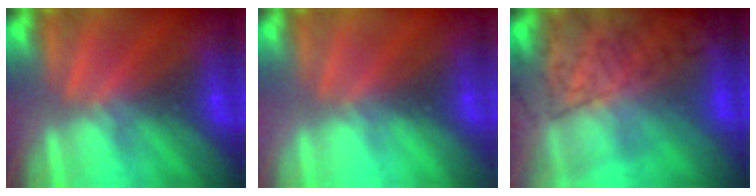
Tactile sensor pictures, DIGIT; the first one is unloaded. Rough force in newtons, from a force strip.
{"total": 2.3}
{"total": 7.4}